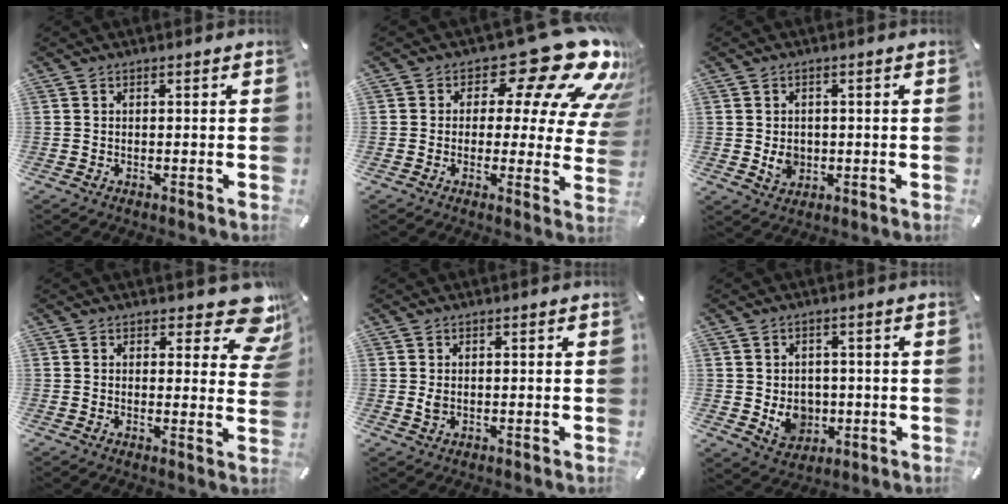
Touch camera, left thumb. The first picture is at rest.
{"total": 19.4, "force": [11.3, 8.4, 13.4], "torque": [-0.174, -0.079, 0.182]}
{"total": 4.4, "force": [-0.4, 3.8, 2.0], "torque": [-0.018, -0.005, -0.009]}
{"total": 9.1, "force": [6.3, 3.9, 5.3], "torque": [-0.052, -0.048, 0.107]}
{"total": 1.5, "force": [0.2, 1.1, 1.0], "torque": [-0.013, -0.001, 0.001]}
{"total": 6.9, "force": [-0.7, 6.2, 3.0], "torque": [-0.047, 0.005, -0.010]}